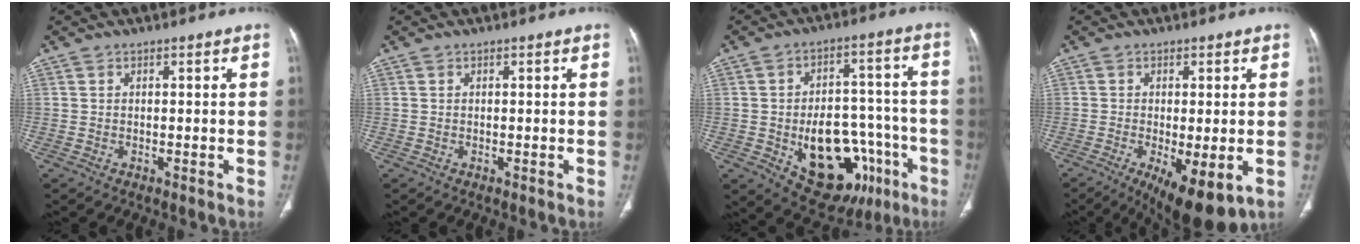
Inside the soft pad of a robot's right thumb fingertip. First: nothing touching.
{"total": 0.0}
{"total": 20.5, "force": [-7.4, 12.5, 14.5], "torque": [-0.171, 0.041, -0.087]}
{"total": 11.8, "force": [-4.5, 4.1, 10.1], "torque": [-0.158, -0.016, -0.060]}